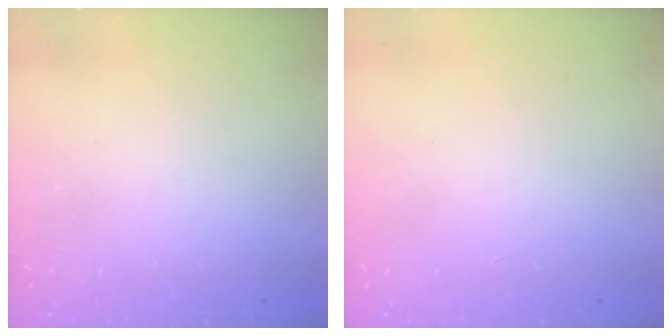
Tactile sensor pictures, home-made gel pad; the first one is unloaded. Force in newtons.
{"total": 0.0}